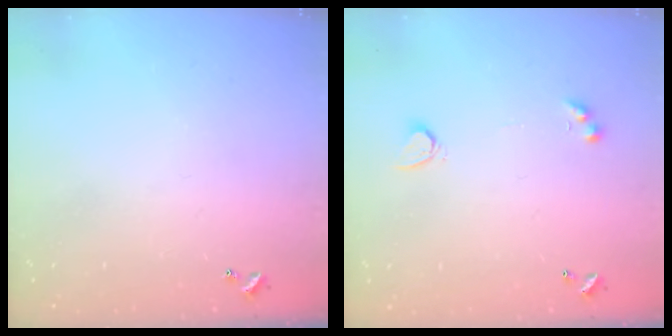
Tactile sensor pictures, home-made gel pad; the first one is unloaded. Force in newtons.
{"total": 3.3, "press": 2.8, "slide": 1.7}